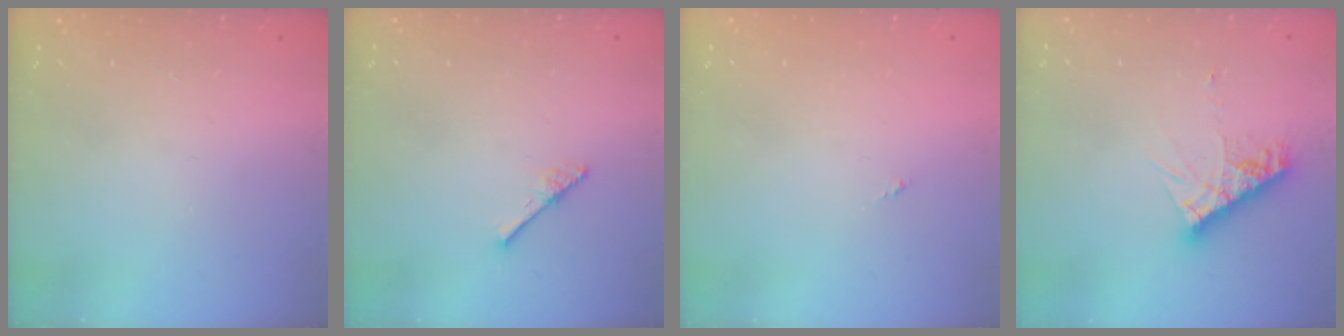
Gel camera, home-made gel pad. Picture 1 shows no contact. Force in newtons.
{"total": 3.0, "press": 3.0, "slide": 0.3}
{"total": 0.0}
{"total": 9.6, "press": 9.6, "slide": 0.7}